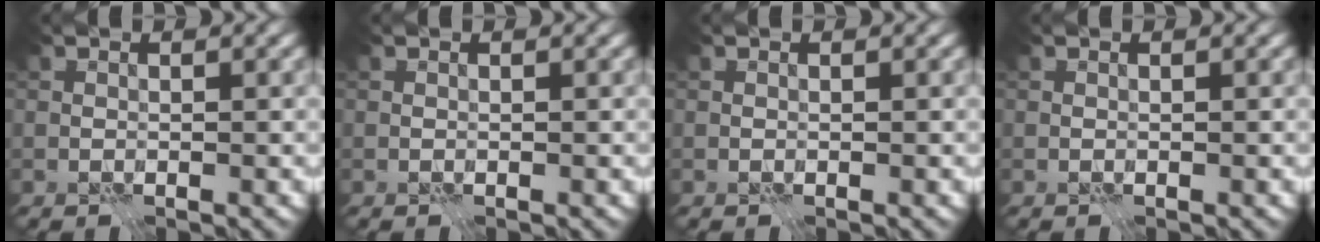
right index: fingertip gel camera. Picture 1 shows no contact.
{"total": 0.0}
{"total": 0.0}
{"total": 0.0}